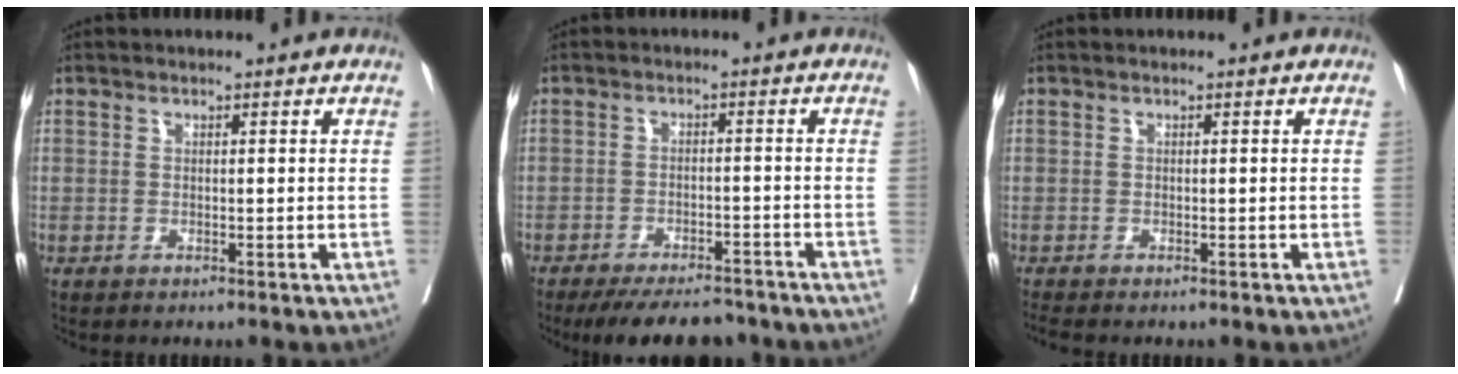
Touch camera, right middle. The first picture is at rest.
{"total": 9.4, "force": [-8.3, 3.1, 3.2], "torque": [-0.036, 0.000, -0.115]}
{"total": 0.8, "force": [-0.8, -0.2, 0.1], "torque": [-0.009, -0.004, -0.017]}